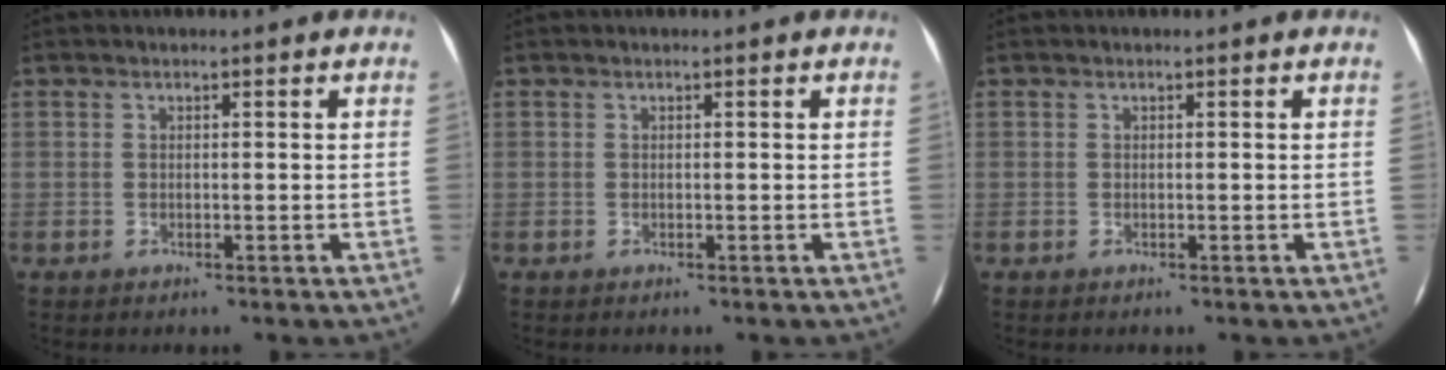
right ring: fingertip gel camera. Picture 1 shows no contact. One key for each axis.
{"total": 0.0}
{"total": 0.0}